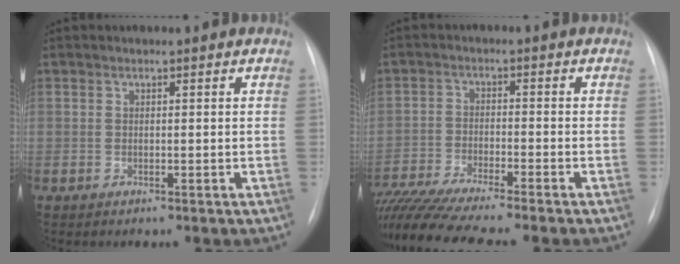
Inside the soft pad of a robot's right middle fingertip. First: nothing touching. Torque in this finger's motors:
{"motor_torque": [1.03, -1.11, 0.31, 0.13]}